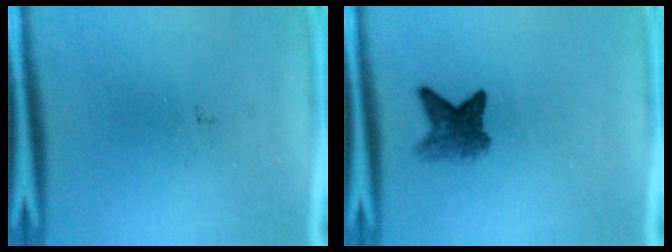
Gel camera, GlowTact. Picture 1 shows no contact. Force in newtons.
{"total": 4.1}